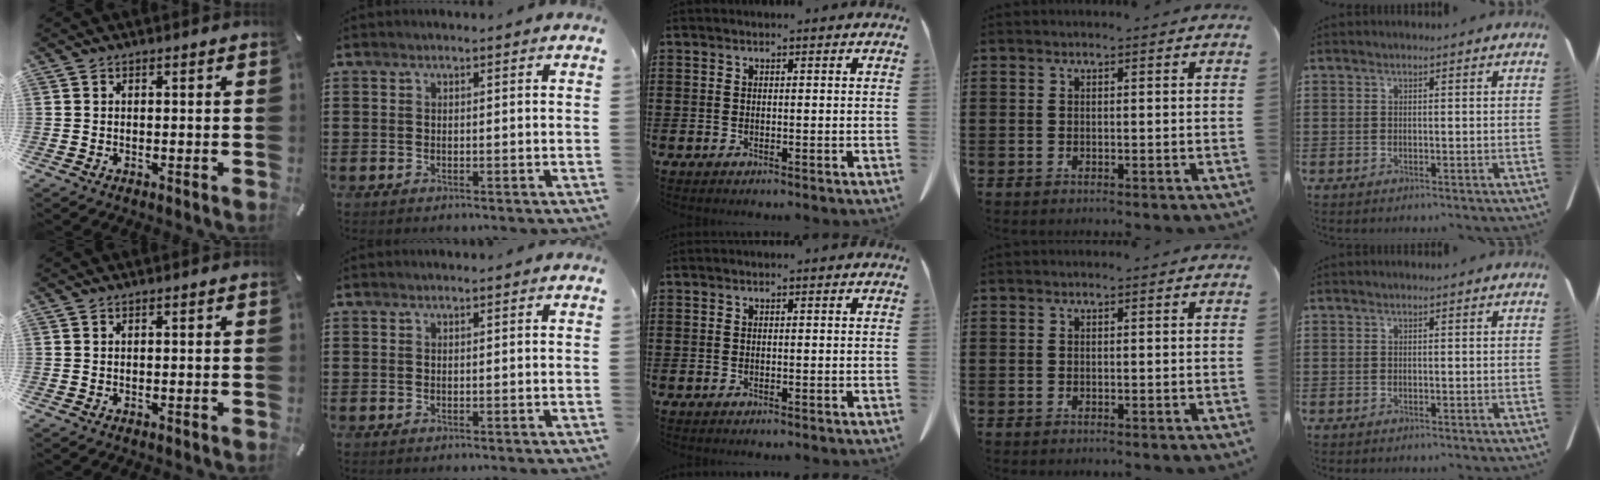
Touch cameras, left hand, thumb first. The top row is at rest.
{}